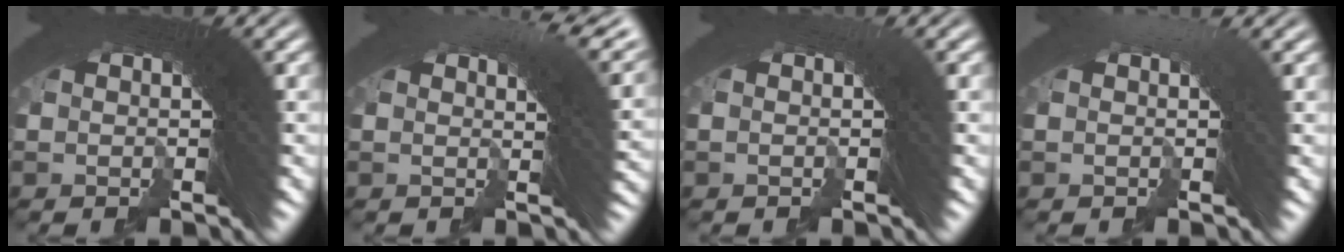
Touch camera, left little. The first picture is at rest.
{"total": 6.1, "force": [2.9, 1.3, 5.2], "torque": [-0.037, 0.022, 0.031]}
{"total": 0.6, "force": [-0.5, -0.2, 0.2], "torque": [0.003, 0.015, -0.017]}
{"total": 0.9, "force": [0.4, 0.0, 0.8], "torque": [0.010, 0.024, -0.006]}